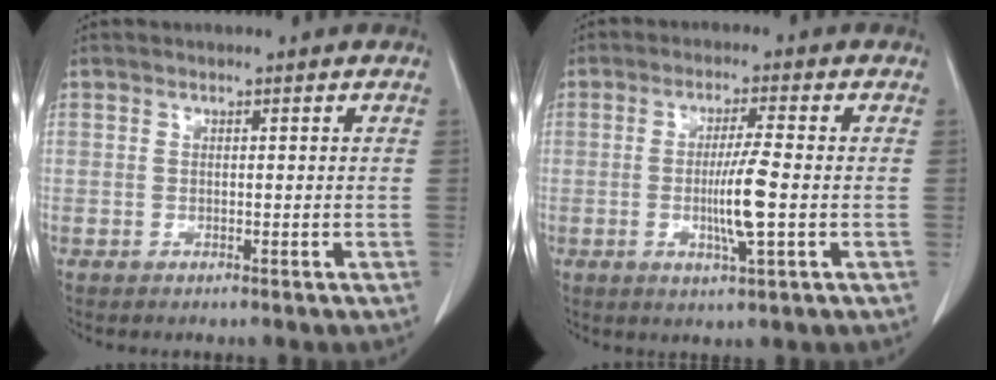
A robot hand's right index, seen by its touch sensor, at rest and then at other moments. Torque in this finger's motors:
{"motor_torque": [1.26, 0.40, 0.19, 0.12]}